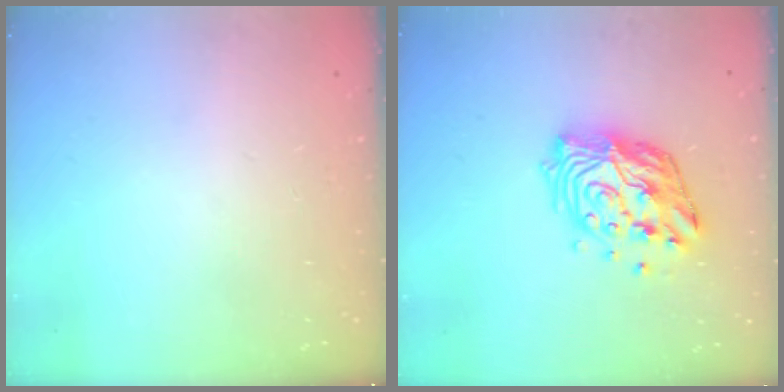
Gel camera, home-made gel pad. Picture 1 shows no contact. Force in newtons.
{"total": 15.0, "press": 14.9, "slide": 1.6}